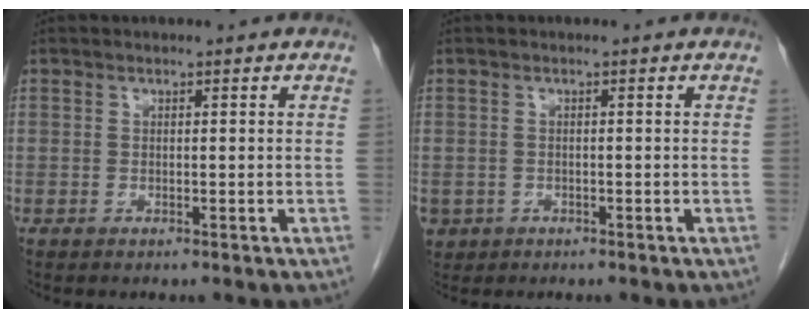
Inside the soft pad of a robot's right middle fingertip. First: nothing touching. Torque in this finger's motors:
{"motor_torque": [1.21, -0.93, 0.60, 0.07]}